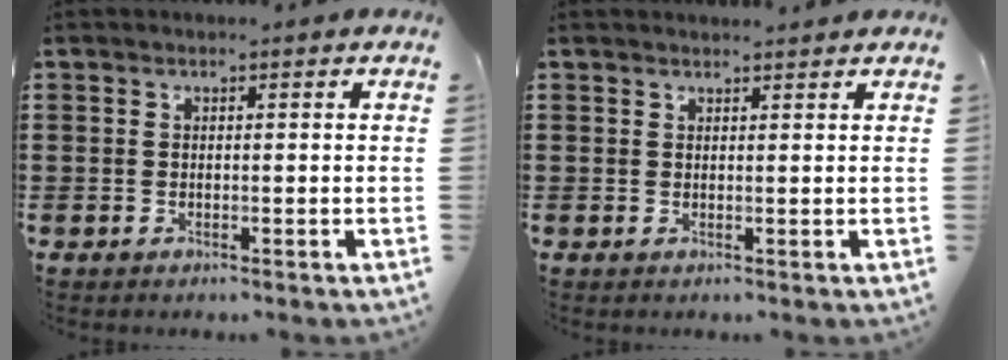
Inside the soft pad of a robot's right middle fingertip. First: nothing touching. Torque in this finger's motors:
{"motor_torque": [-0.07, 0.06, -0.01, -0.02]}